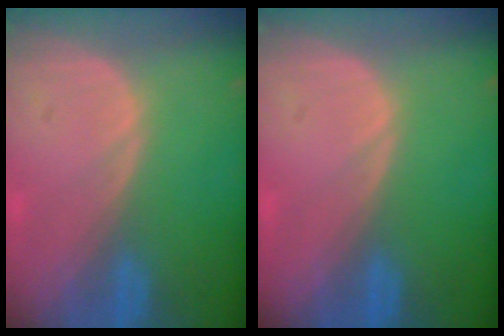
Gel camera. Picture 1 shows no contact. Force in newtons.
{"total": 0.0}